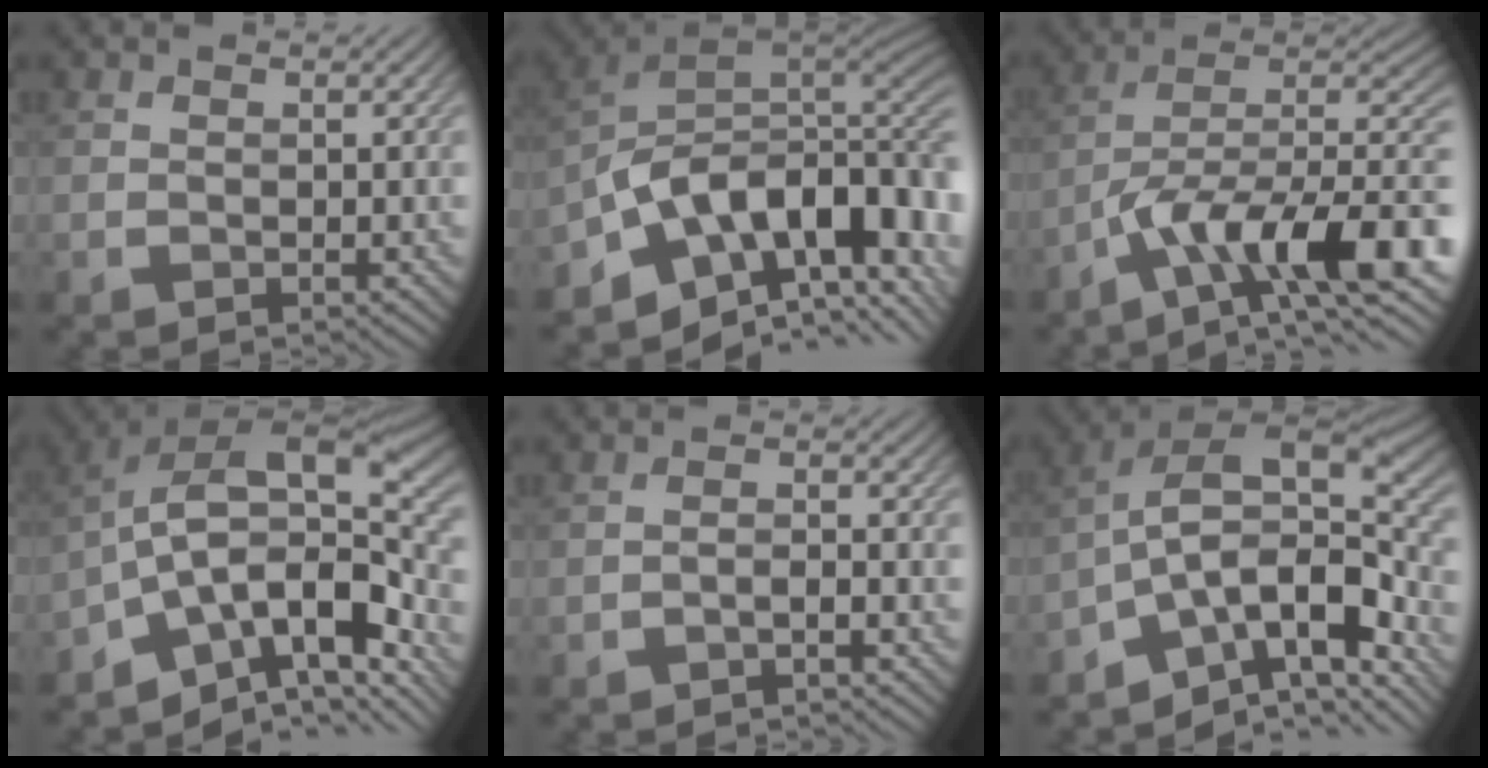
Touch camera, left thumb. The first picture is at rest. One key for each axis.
{"total": 14.0, "fx": -5.2, "fy": 7.3, "fz": 10.8, "tx": -0.198, "ty": 0.000, "tz": -0.094}
{"total": 14.4, "fx": -6.8, "fy": 5.5, "fz": 11.5, "tx": -0.178, "ty": -0.007, "tz": -0.128}
{"total": 14.8, "fx": -4.9, "fy": 7.3, "fz": 11.9, "tx": -0.215, "ty": 0.017, "tz": -0.088}
{"total": 2.0, "fx": -1.4, "fy": 0.3, "fz": 1.4, "tx": -0.024, "ty": 0.008, "tz": -0.033}
{"total": 13.9, "fx": -5.7, "fy": 6.6, "fz": 10.9, "tx": -0.194, "ty": 0.019, "tz": -0.109}